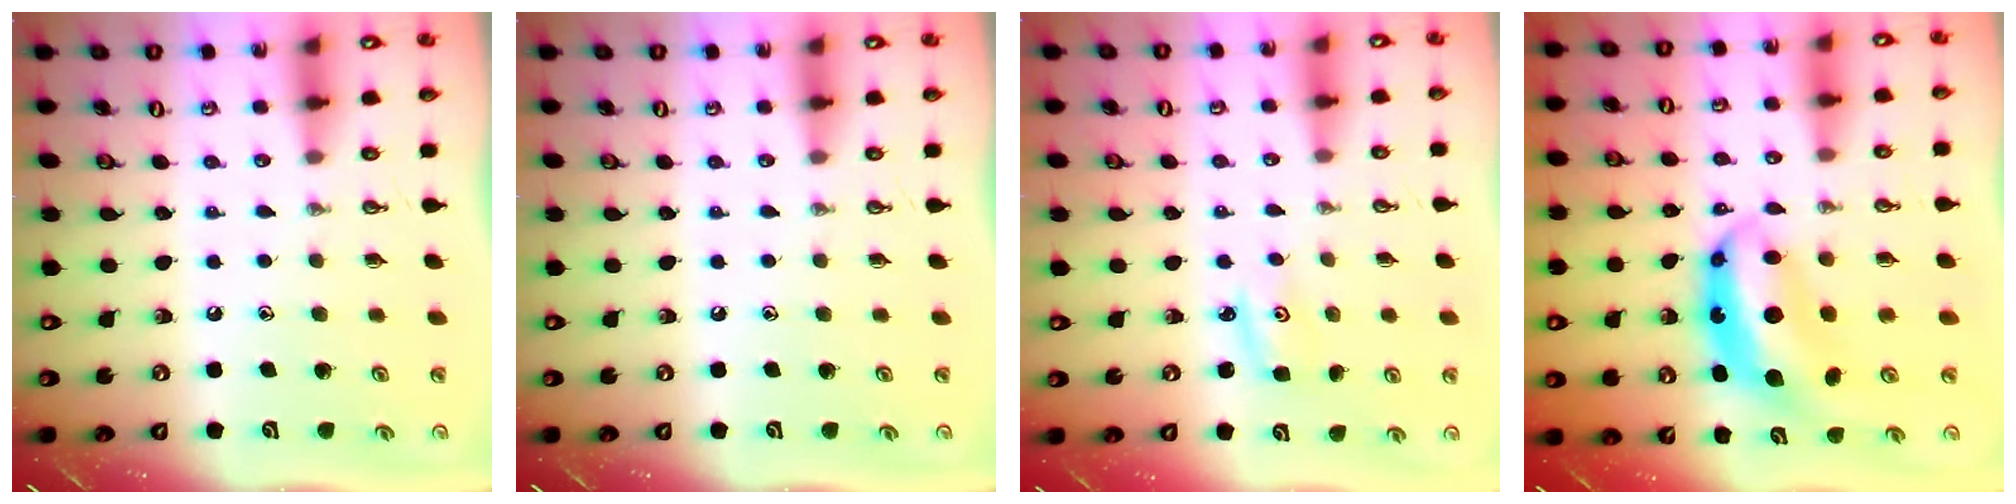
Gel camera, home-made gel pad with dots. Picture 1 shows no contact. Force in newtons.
{"total": 0.0}
{"total": 2.9, "press": 2.9, "slide": 0.2}
{"total": 8.2, "press": 8.1, "slide": 1.1}